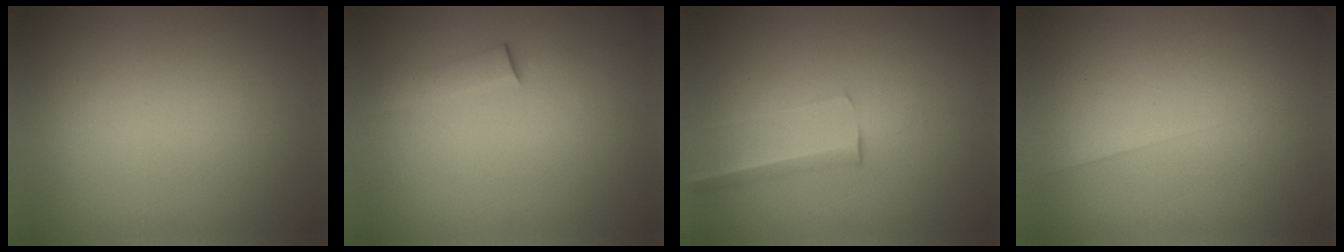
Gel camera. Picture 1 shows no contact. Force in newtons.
{"total": 1.5}
{"total": 2.5}
{"total": 1.6}